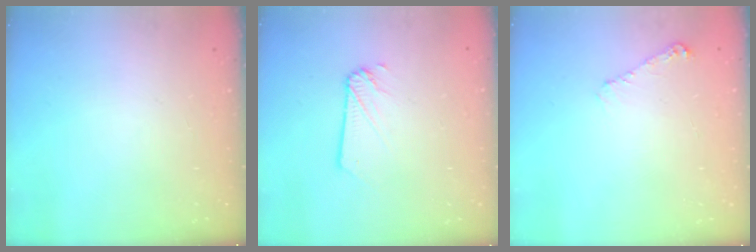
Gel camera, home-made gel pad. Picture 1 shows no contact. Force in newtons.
{"total": 1.9, "press": 1.9, "slide": 0.3}
{"total": 5.3, "press": 5.2, "slide": 0.8}